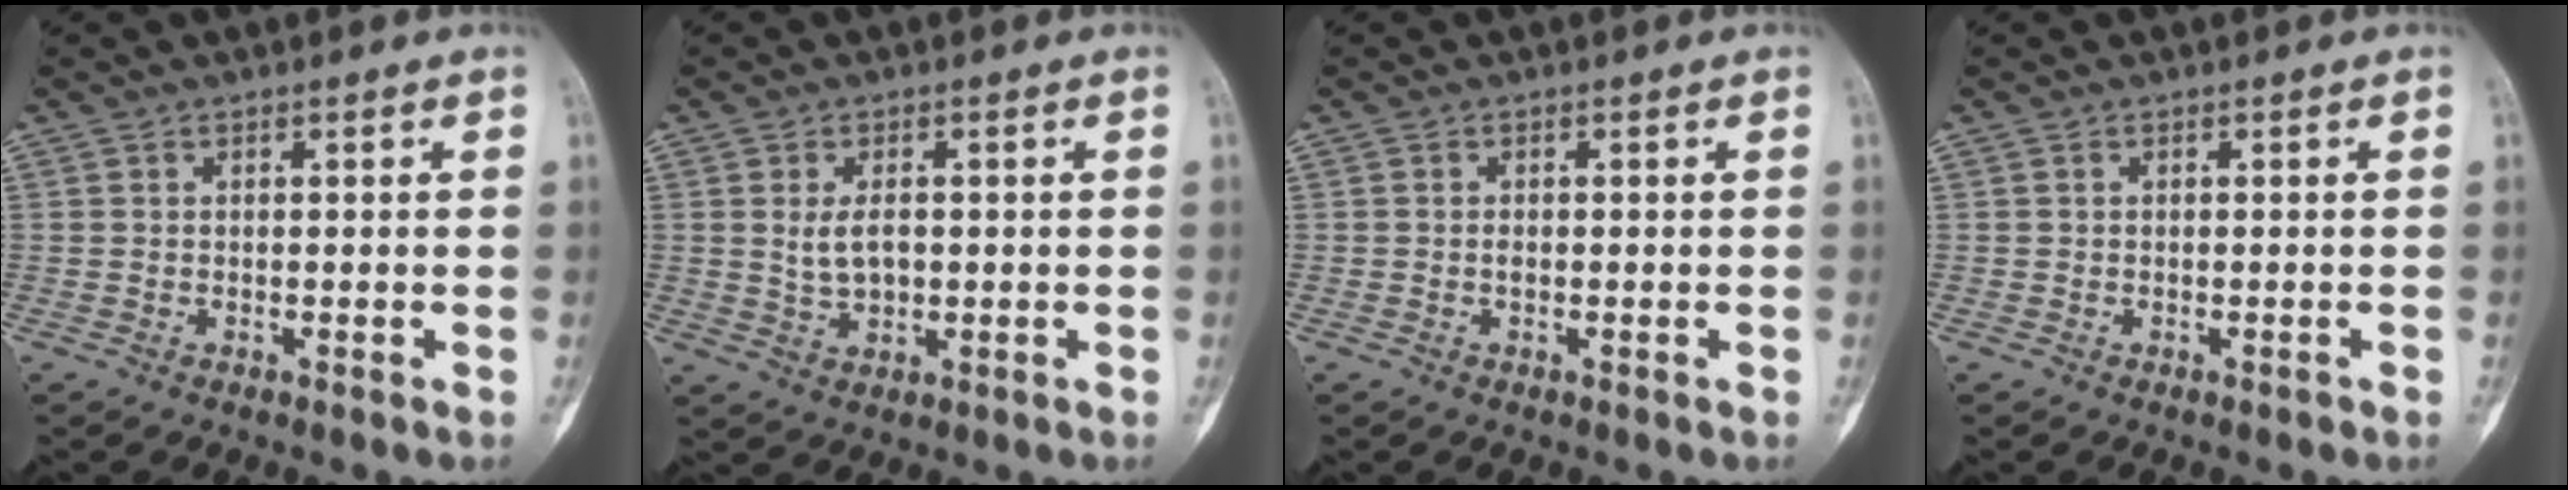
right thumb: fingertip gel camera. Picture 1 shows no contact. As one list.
[{"total": 4.3, "force": [0.4, 2.6, 3.4], "torque": [-0.054, -0.005, 0.014]}, {"total": 0.6, "force": [-0.1, 0.4, 0.4], "torque": [-0.005, 0.001, -0.004]}, {"total": 0.0}]